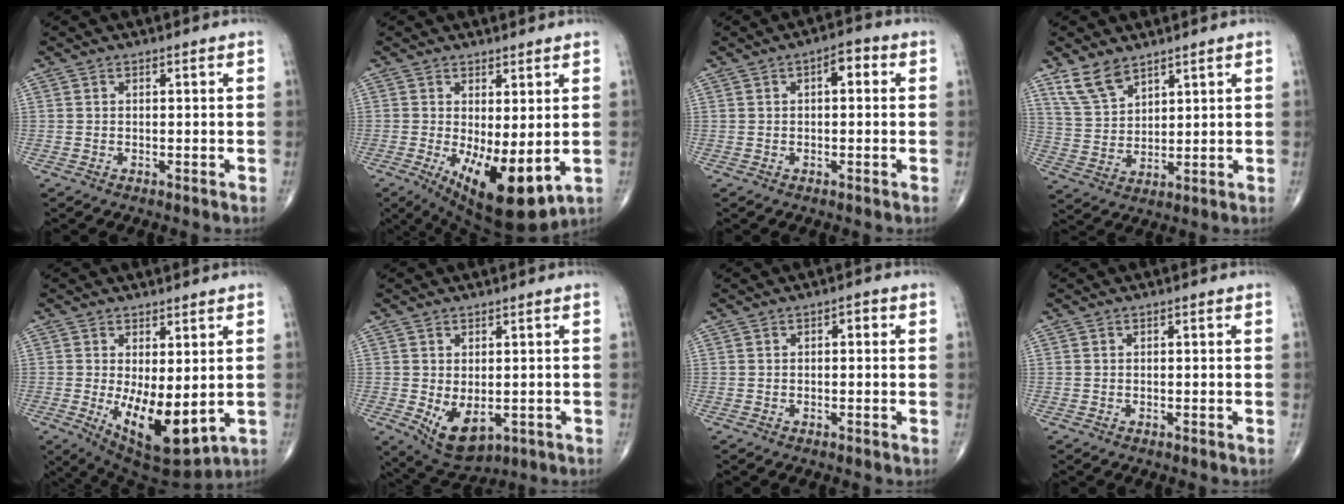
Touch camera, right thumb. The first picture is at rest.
{"total": 12.4, "force": [-2.1, 4.7, 11.3], "torque": [-0.171, -0.026, -0.011]}
{"total": 3.8, "force": [0.9, 1.8, 3.2], "torque": [-0.038, 0.011, 0.004]}
{"total": 7.4, "force": [5.4, 3.7, 3.5], "torque": [-0.056, -0.024, 0.115]}
{"total": 11.7, "force": [-1.2, 5.0, 10.5], "torque": [-0.159, -0.028, 0.003]}
{"total": 7.8, "force": [-1.5, 4.6, 6.1], "torque": [-0.088, -0.007, -0.001]}
{"total": 1.5, "force": [0.3, 0.8, 1.2], "torque": [-0.014, 0.005, -0.002]}
{"total": 0.0}